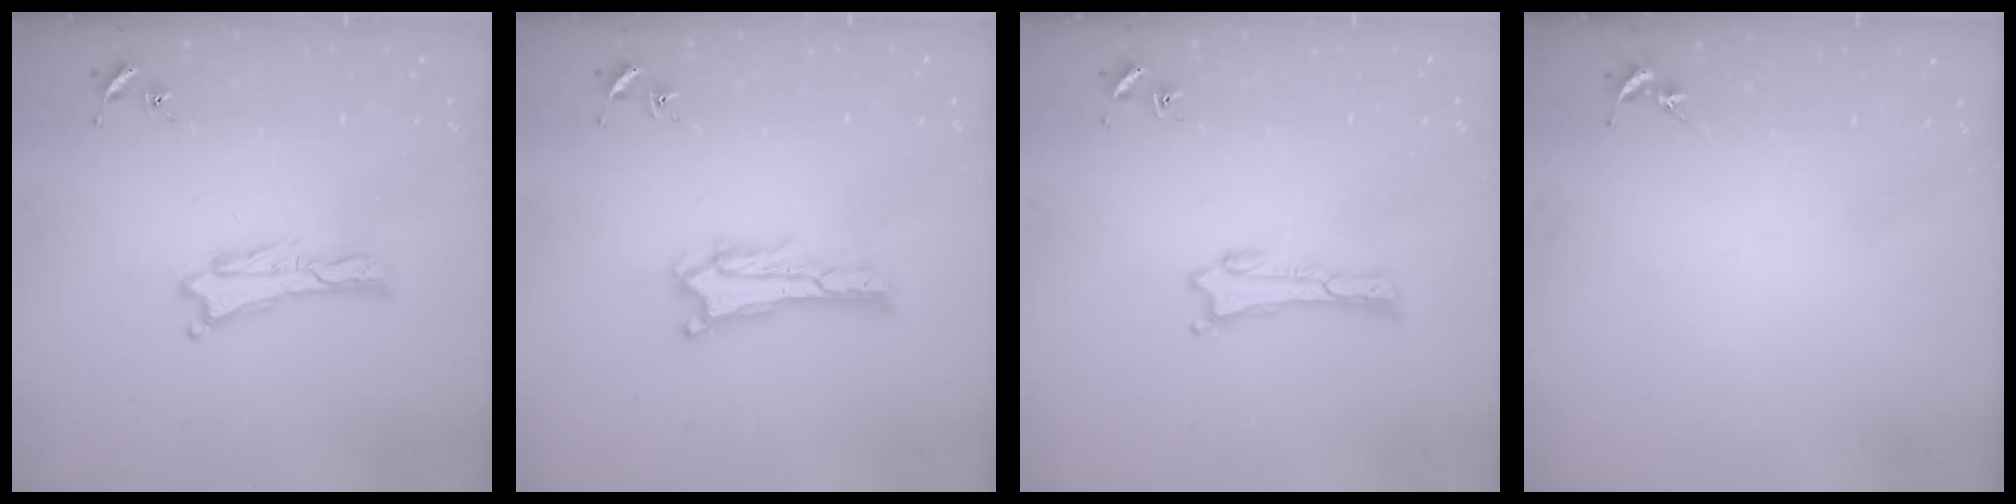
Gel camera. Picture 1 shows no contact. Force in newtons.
{"total": 0.7, "press": 0.6, "slide": 0.2}
{"total": 0.0}
{"total": 0.0}